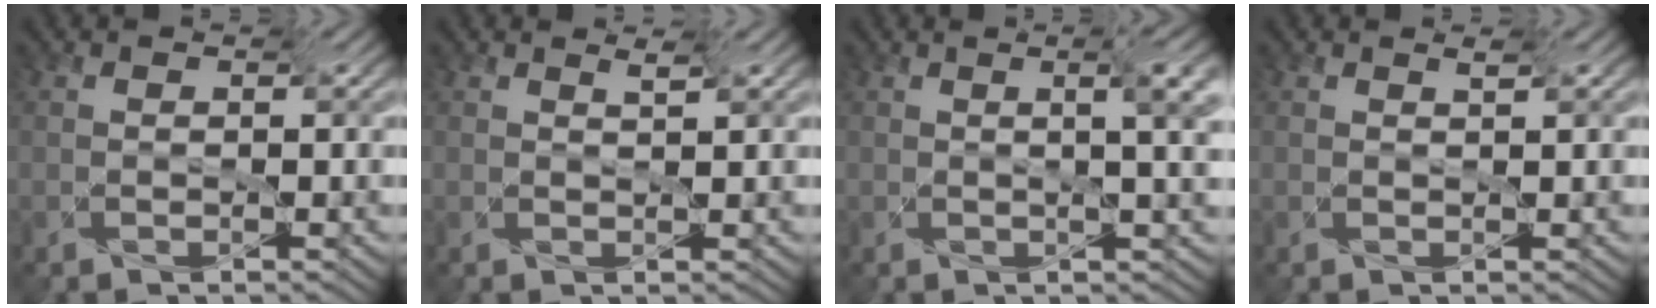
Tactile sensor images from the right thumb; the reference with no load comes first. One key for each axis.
{"total": 1.5, "fx": 1.5, "fy": -0.1, "fz": 0.4, "tx": 0.001, "ty": -0.002, "tz": 0.026}
{"total": 6.2, "fx": 2.0, "fy": 1.7, "fz": 5.6, "tx": -0.057, "ty": 0.024, "tz": 0.016}
{"total": 1.0, "fx": 0.9, "fy": -0.1, "fz": 0.4, "tx": 0.002, "ty": -0.002, "tz": 0.016}